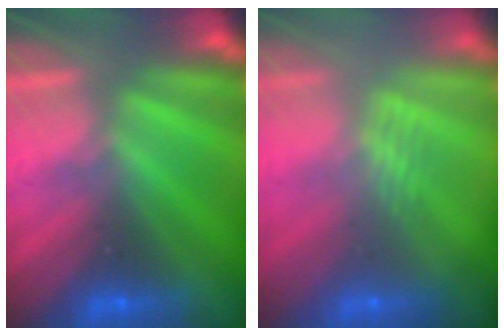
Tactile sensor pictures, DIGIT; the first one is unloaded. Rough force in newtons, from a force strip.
{"total": 2.3}